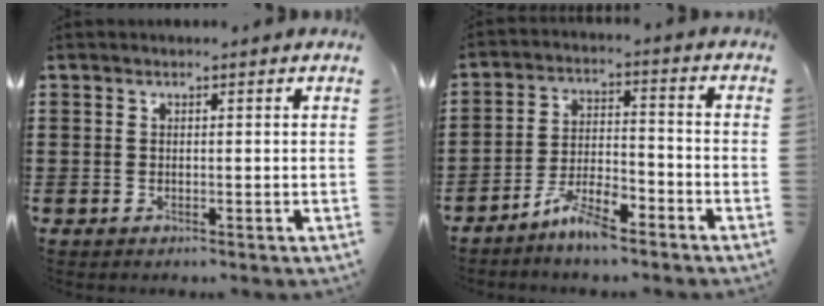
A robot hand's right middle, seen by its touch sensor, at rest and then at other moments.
{"total": 6.2, "force": [-5.2, 1.1, 3.1], "torque": [-0.072, 0.003, -0.103]}